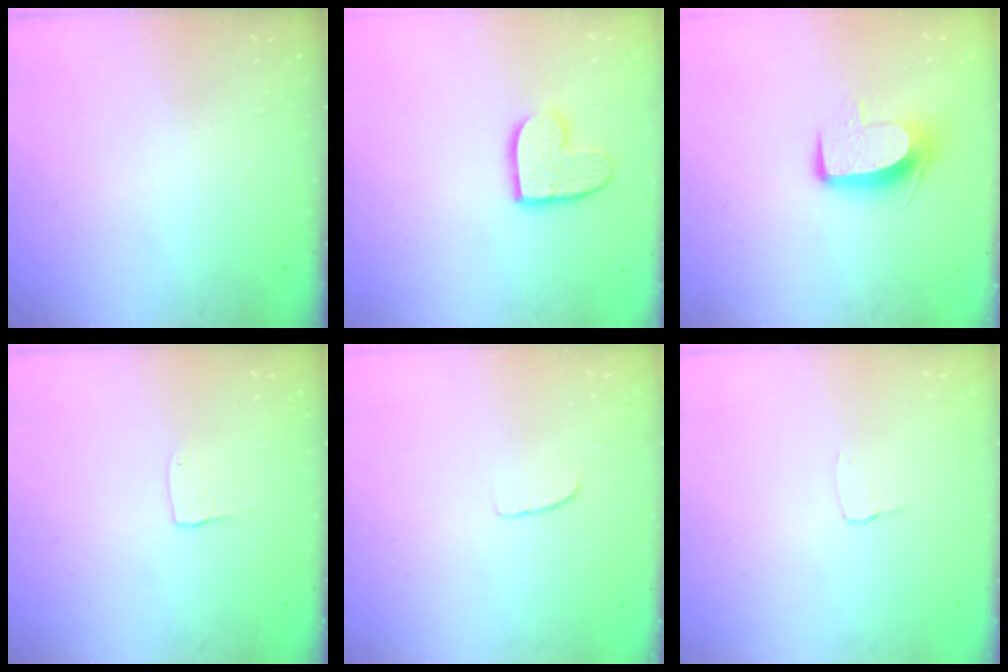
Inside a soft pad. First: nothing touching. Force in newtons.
{"total": 10.7, "press": 10.7, "slide": 0.8}
{"total": 9.6, "press": 9.6, "slide": 0.2}
{"total": 3.1, "press": 3.1, "slide": 0.3}
{"total": 5.7, "press": 5.7, "slide": 0.5}
{"total": 2.6, "press": 2.6, "slide": 0.2}